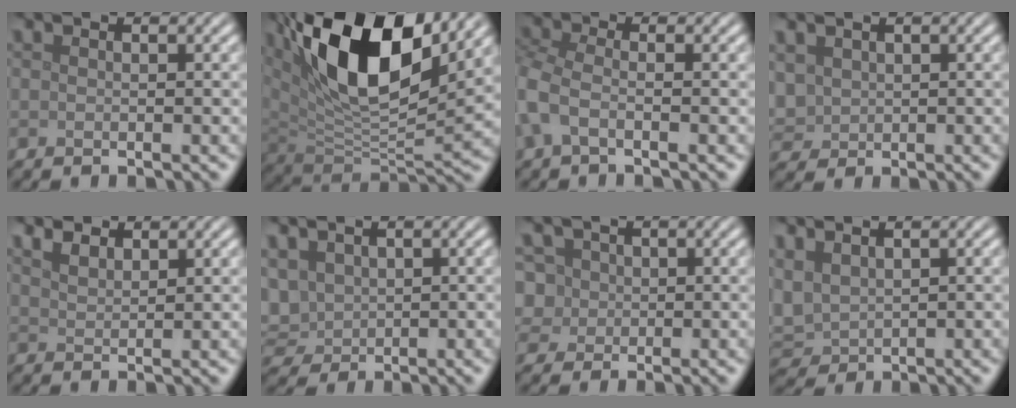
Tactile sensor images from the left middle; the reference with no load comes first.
{"total": 14.1, "force": [6.2, 5.9, 11.2], "torque": [-0.189, 0.010, 0.107]}
{"total": 2.9, "force": [-0.7, 1.5, 2.3], "torque": [-0.060, 0.001, -0.027]}
{"total": 2.4, "force": [0.9, 2.0, 1.0], "torque": [-0.034, 0.000, 0.022]}
{"total": 2.1, "force": [1.8, 0.7, 0.8], "torque": [-0.017, 0.001, 0.034]}
{"total": 3.8, "force": [1.3, 2.9, 2.0], "torque": [-0.066, 0.001, 0.032]}
{"total": 5.9, "force": [1.7, 5.1, 2.4], "torque": [-0.044, 0.031, 0.007]}
{"total": 3.1, "force": [1.3, 2.1, 1.8], "torque": [-0.050, 0.002, 0.031]}